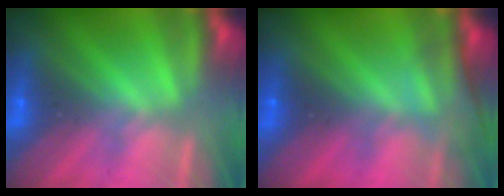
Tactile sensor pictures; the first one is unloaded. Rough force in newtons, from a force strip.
{"total": 2.8}